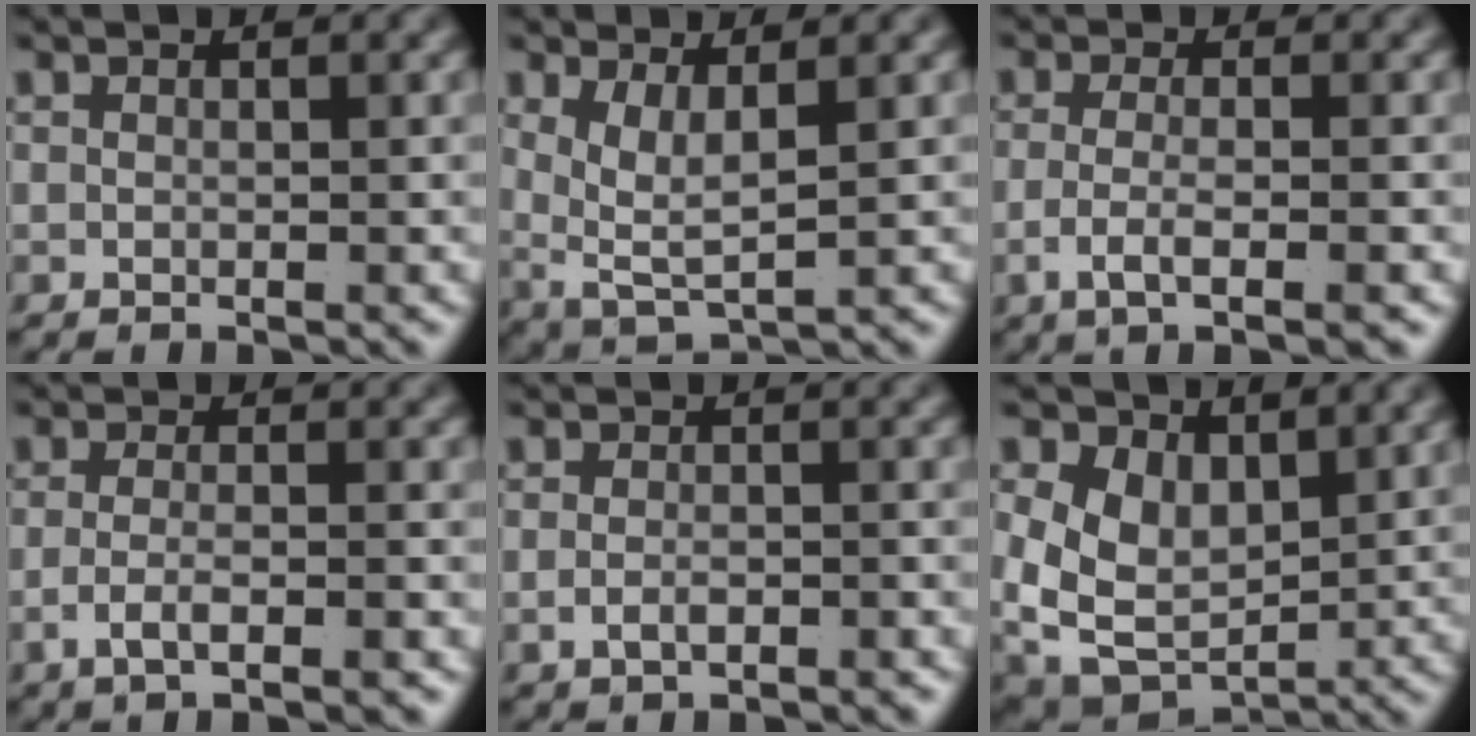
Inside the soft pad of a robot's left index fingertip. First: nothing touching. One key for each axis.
{"total": 5.2, "fx": 0.5, "fy": 3.2, "fz": 4.1, "tx": -0.099, "ty": -0.030, "tz": 0.026}
{"total": 3.5, "fx": -1.5, "fy": 0.5, "fz": 3.1, "tx": -0.065, "ty": -0.018, "tz": -0.016}
{"total": 2.9, "fx": -1.8, "fy": 0.4, "fz": 2.2, "tx": -0.044, "ty": -0.016, "tz": -0.025}
{"total": 1.9, "fx": -1.3, "fy": 0.6, "fz": 1.2, "tx": -0.020, "ty": -0.007, "tz": -0.017}
{"total": 10.0, "fx": -0.5, "fy": 8.2, "fz": 5.7, "tx": -0.133, "ty": -0.056, "tz": 0.010}